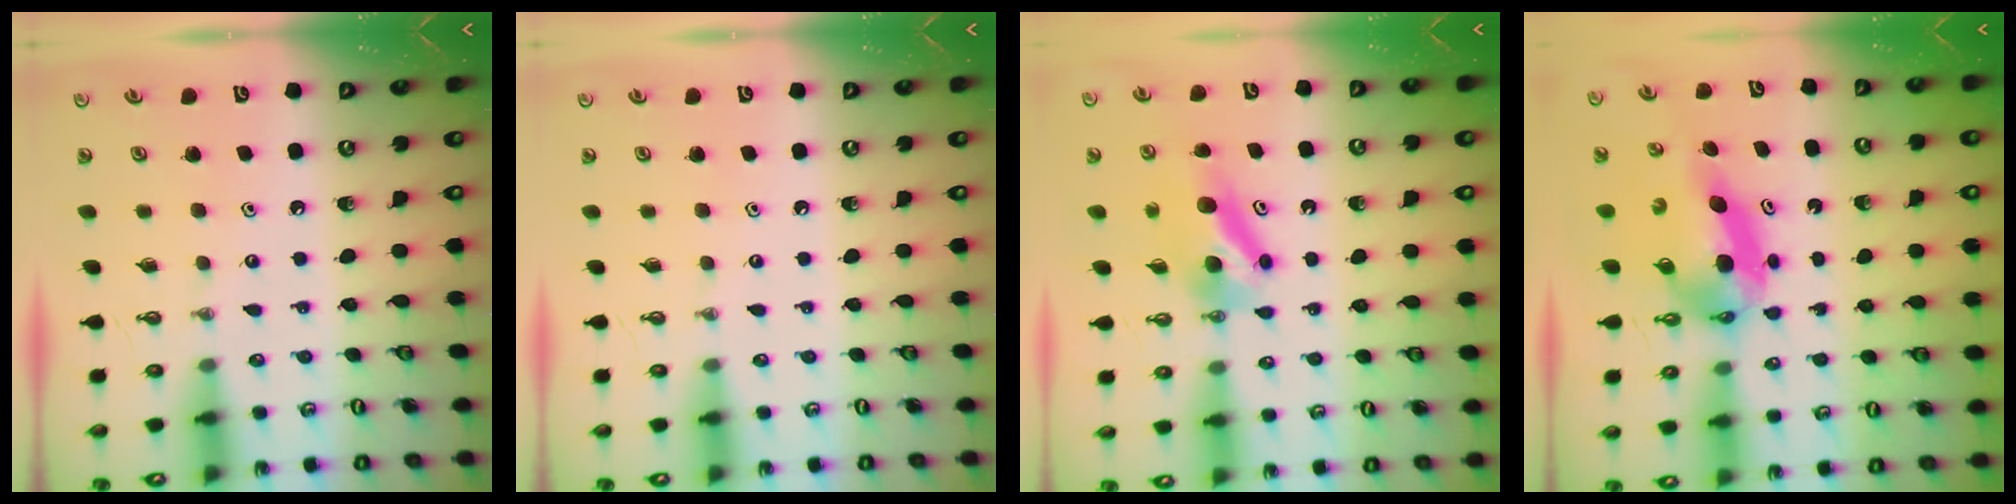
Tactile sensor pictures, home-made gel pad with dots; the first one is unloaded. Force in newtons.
{"total": 0.0}
{"total": 6.6, "press": 6.5, "slide": 1.2}
{"total": 6.0, "press": 5.9, "slide": 0.4}